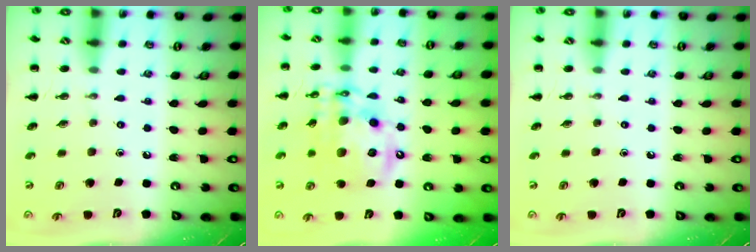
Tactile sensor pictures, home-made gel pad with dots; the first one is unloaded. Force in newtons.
{"total": 16.2, "press": 15.8, "slide": 3.4}
{"total": 0.0}